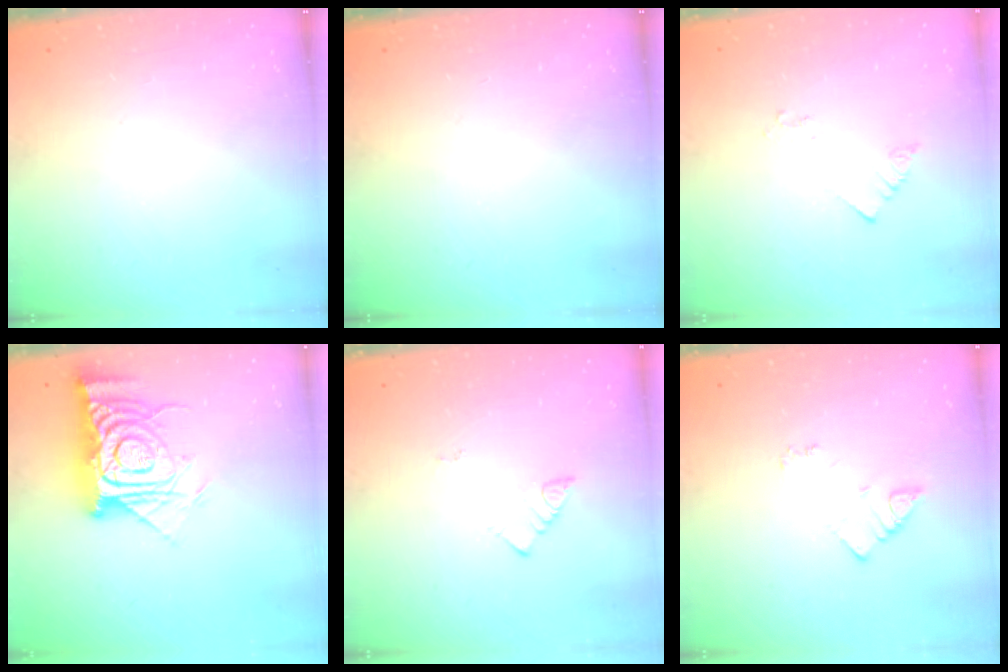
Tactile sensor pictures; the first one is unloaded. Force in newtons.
{"total": 0.0}
{"total": 2.1, "press": 2.1, "slide": 0.3}
{"total": 14.6, "press": 14.5, "slide": 1.5}
{"total": 2.7, "press": 2.7, "slide": 0.6}
{"total": 2.9, "press": 2.9, "slide": 0.3}